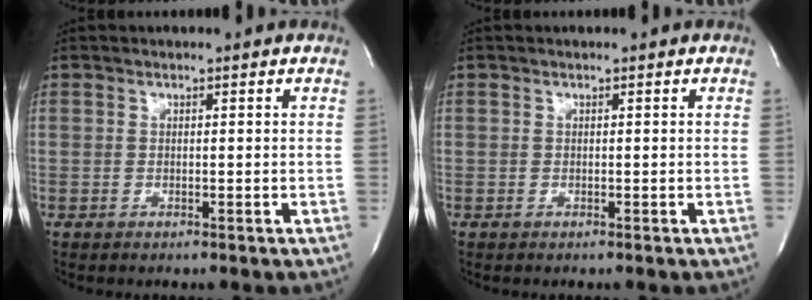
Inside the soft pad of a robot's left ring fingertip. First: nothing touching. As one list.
[{"total": 0.0}]